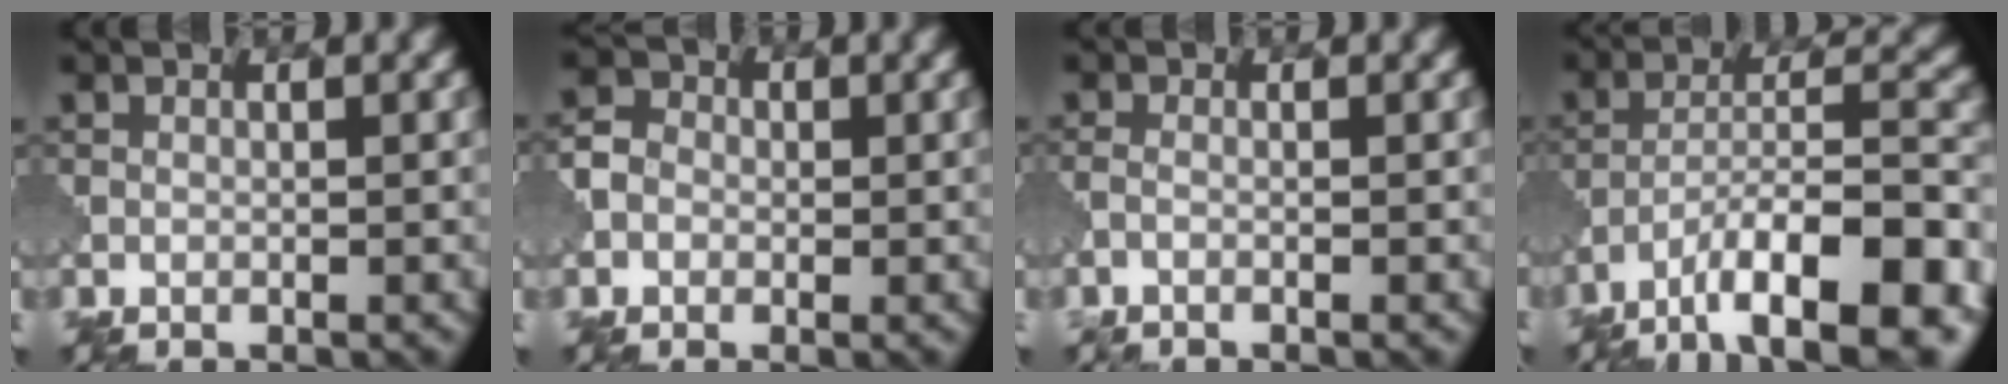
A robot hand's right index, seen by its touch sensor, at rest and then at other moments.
{"total": 1.7, "force": [-0.5, 1.6, 0.0], "torque": [-0.010, -0.001, -0.009]}
{"total": 1.3, "force": [-0.4, 0.8, 0.9], "torque": [-0.001, 0.001, -0.027]}
{"total": 11.3, "force": [-7.7, 2.5, 7.8], "torque": [-0.125, 0.014, -0.125]}